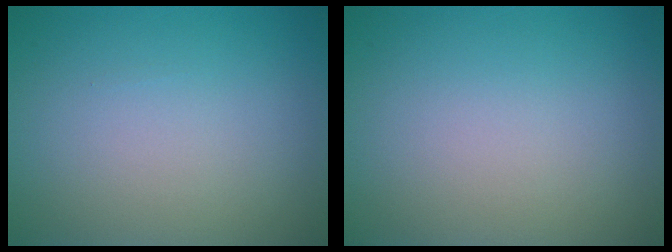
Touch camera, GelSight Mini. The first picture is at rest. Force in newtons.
{"total": 0.0}